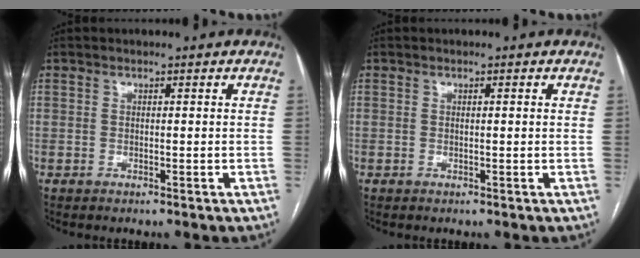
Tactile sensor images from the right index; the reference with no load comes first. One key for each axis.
{"total": 0.6, "fx": 0.2, "fy": -0.1, "fz": 0.6, "tx": -0.010, "ty": 0.001, "tz": 0.002}